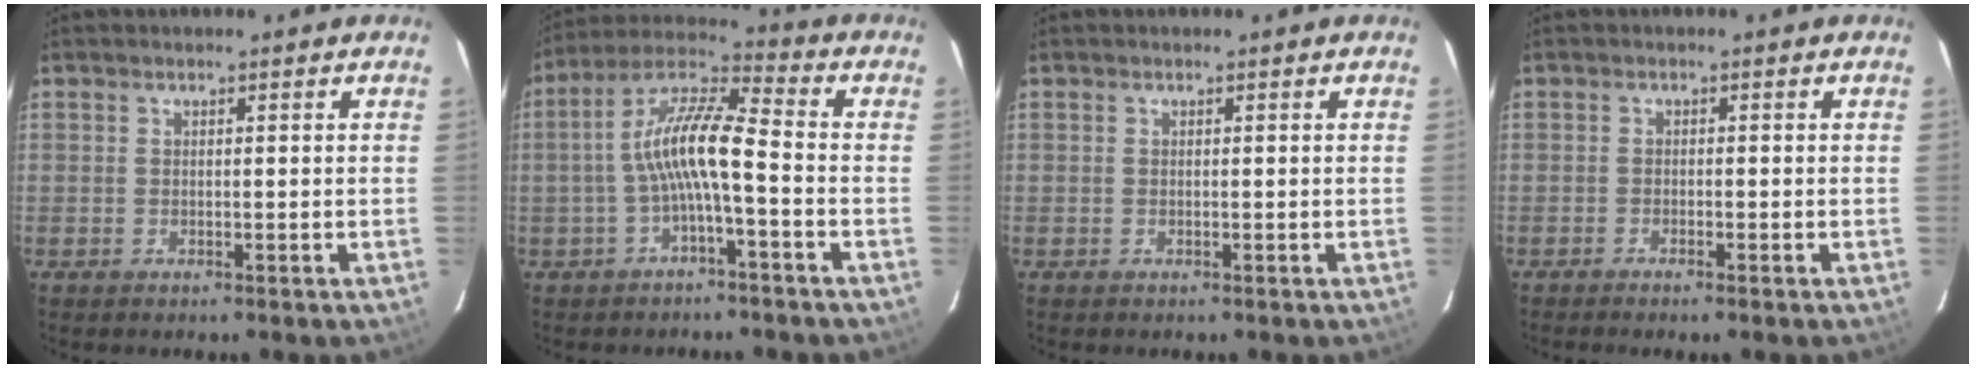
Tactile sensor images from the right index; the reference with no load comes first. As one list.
[{"total": 10.0, "force": [-2.4, 1.7, 9.5], "torque": [-0.204, 0.021, -0.046]}, {"total": 0.0}, {"total": 1.3, "force": [-1.2, -0.1, 0.7], "torque": [-0.020, -0.001, -0.022]}]